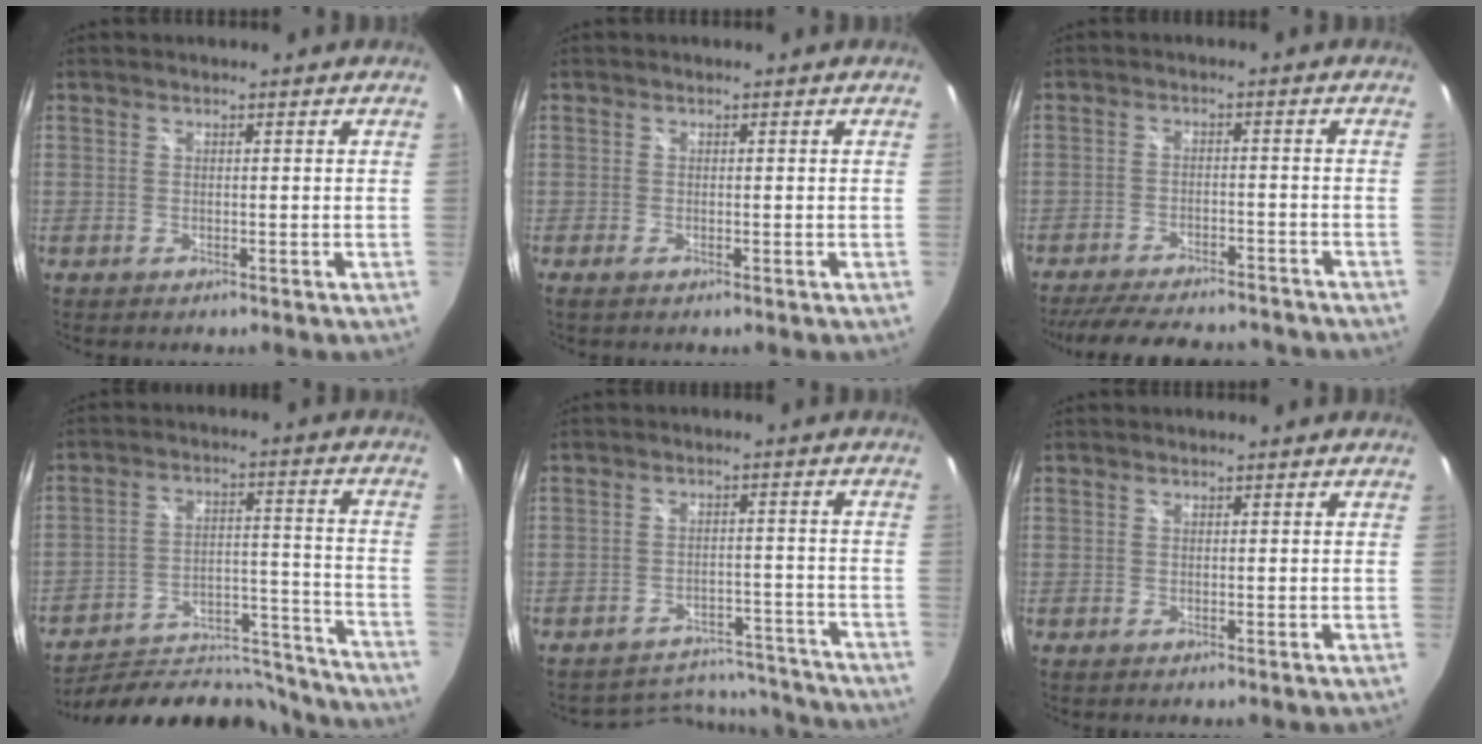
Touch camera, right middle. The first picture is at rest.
{"total": 0.7, "force": [-0.4, 0.1, 0.6], "torque": [-0.011, -0.003, -0.010]}
{"total": 17.8, "force": [-15.4, 4.8, 7.6], "torque": [-0.157, -0.013, -0.213]}
{"total": 22.9, "force": [-21.1, 6.3, 6.5], "torque": [-0.100, 0.028, -0.281]}
{"total": 13.5, "force": [-12.7, 4.3, 1.5], "torque": [-0.033, 0.036, -0.158]}
{"total": 0.0}